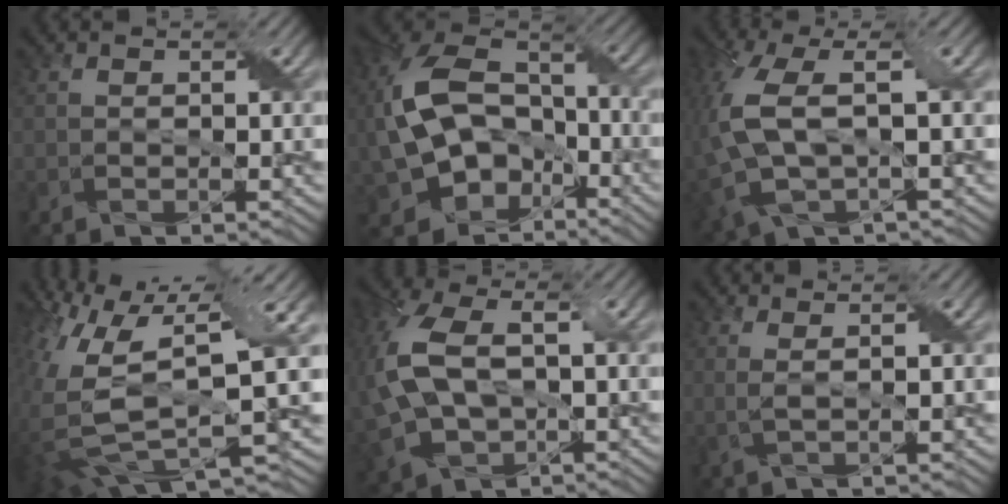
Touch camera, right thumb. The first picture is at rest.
{"total": 16.0, "force": [-3.3, 11.1, 11.1], "torque": [-0.245, -0.005, -0.063]}
{"total": 11.2, "force": [0.2, 5.3, 9.9], "torque": [-0.254, -0.021, 0.003]}
{"total": 12.6, "force": [0.0, 5.2, 11.5], "torque": [-0.283, -0.013, 0.029]}
{"total": 13.1, "force": [0.3, 7.9, 10.5], "torque": [-0.271, -0.007, 0.009]}
{"total": 1.9, "force": [0.7, 0.5, 1.7], "torque": [-0.037, 0.005, 0.008]}